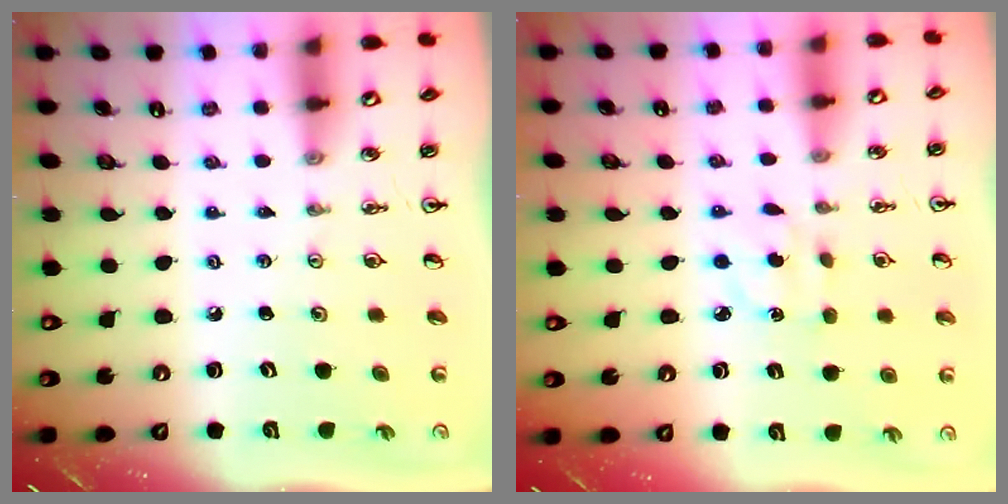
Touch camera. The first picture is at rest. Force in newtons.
{"total": 3.3, "press": 3.3, "slide": 0.3}